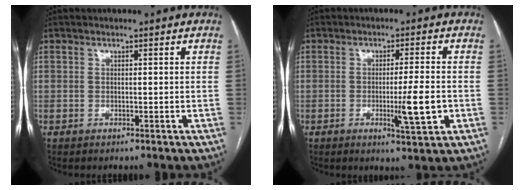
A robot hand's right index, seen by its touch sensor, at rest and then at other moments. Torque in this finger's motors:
{"motor_torque": [0.26, 0.42, 0.10, 0.04]}